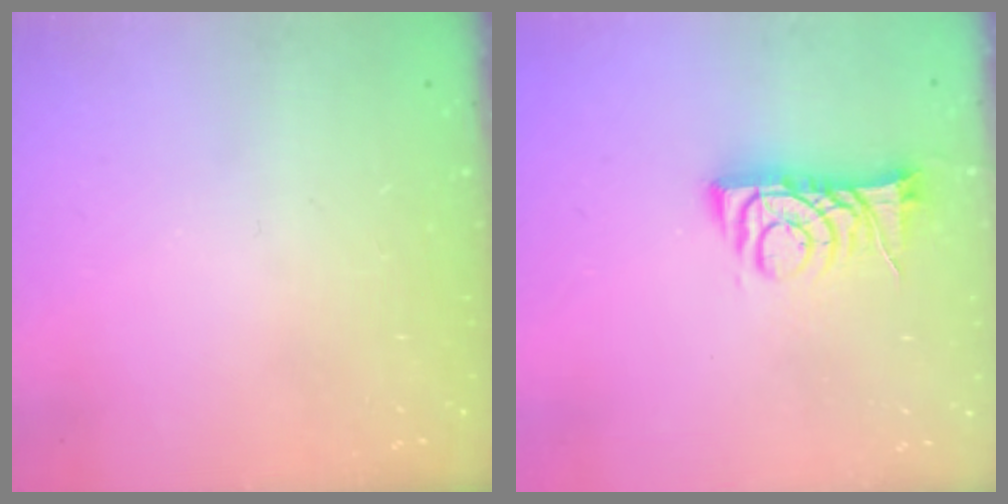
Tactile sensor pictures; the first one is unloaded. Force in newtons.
{"total": 8.6, "press": 8.5, "slide": 0.6}